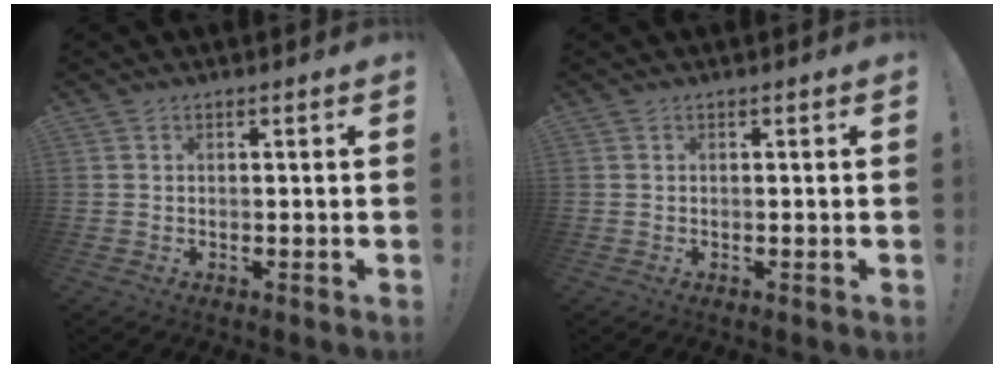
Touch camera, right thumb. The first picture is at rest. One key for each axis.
{"total": 0.0}